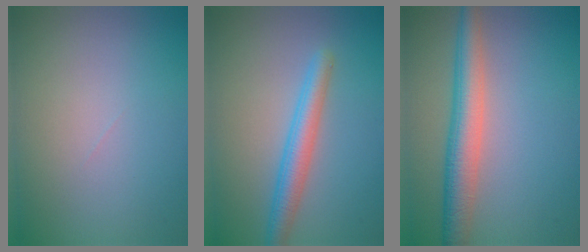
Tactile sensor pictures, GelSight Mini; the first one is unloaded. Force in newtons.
{"total": 3.3, "press": 3.3, "slide": 0.1}
{"total": 5.1, "press": 5.1, "slide": 0.2}